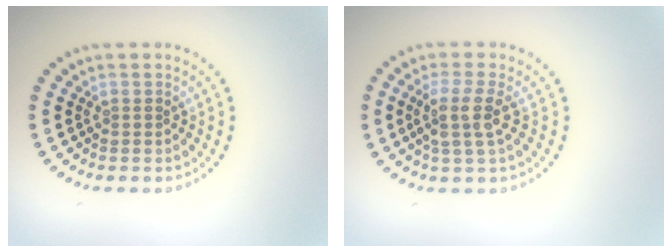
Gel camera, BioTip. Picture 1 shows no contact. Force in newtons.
{"total": 3.0, "press": 2.4, "slide": 1.7}